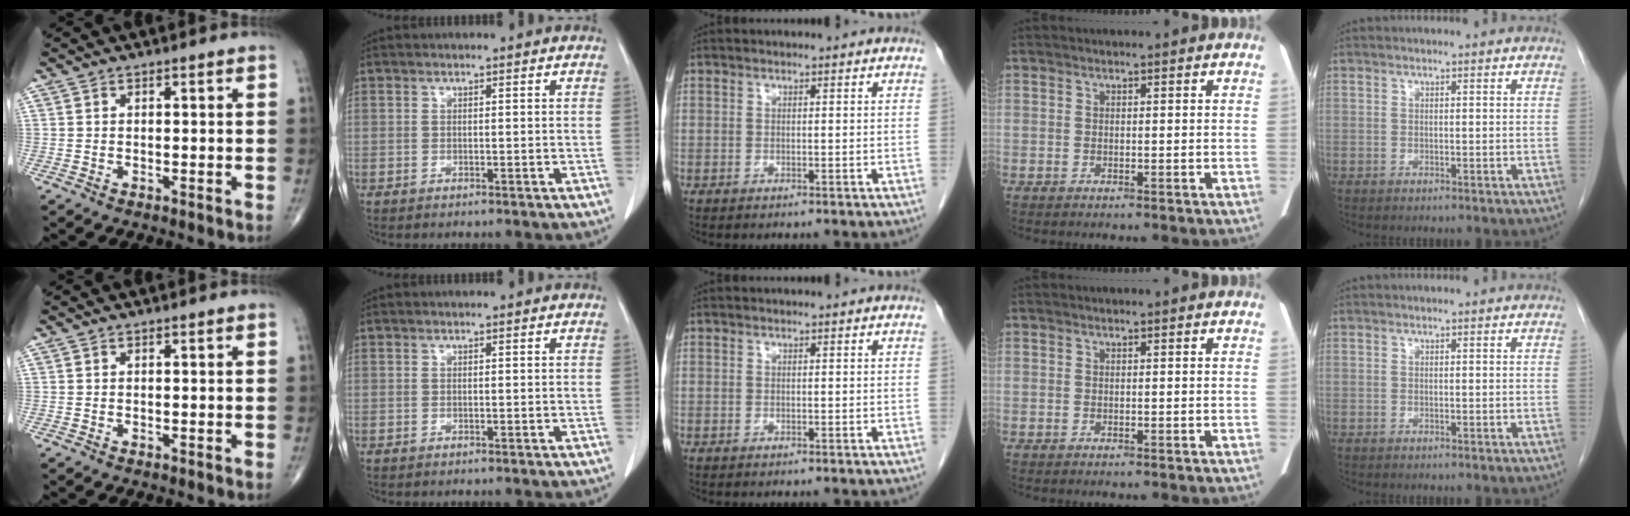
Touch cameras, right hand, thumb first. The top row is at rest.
{}